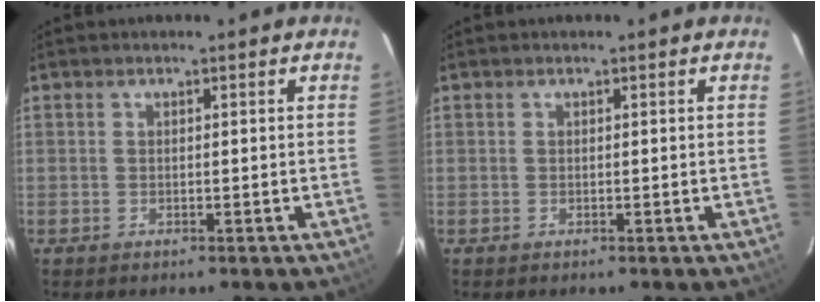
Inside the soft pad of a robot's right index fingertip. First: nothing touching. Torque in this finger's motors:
{"motor_torque": [0.01, 0.02, -0.03, 0.00]}